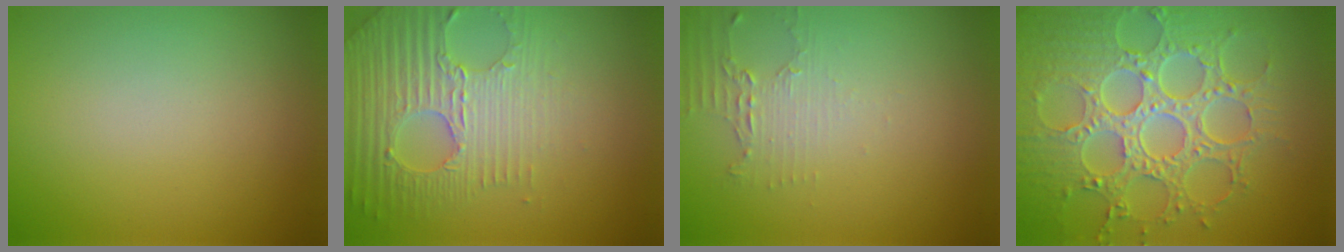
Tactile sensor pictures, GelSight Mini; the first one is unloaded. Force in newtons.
{"total": 5.4, "press": 4.6, "slide": 2.9}
{"total": 2.0, "press": 1.5, "slide": 1.3}
{"total": 8.8, "press": 6.4, "slide": 5.9}